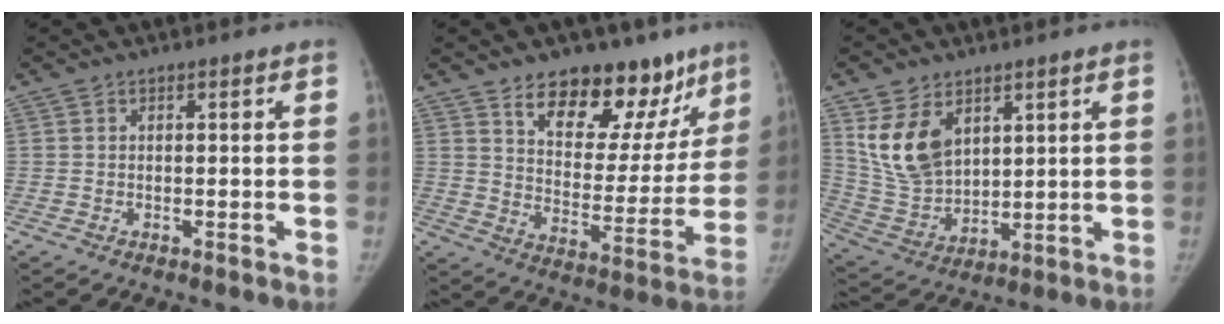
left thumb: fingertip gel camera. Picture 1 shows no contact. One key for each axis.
{"total": 19.8, "fx": 13.4, "fy": 10.4, "fz": 10.1, "tx": -0.073, "ty": -0.076, "tz": 0.197}
{"total": 12.7, "fx": 5.6, "fy": 8.2, "fz": 7.9, "tx": -0.126, "ty": -0.026, "tz": 0.132}